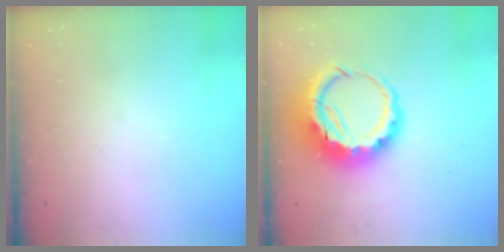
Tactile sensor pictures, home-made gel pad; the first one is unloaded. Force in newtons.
{"total": 12.2, "press": 11.8, "slide": 2.8}